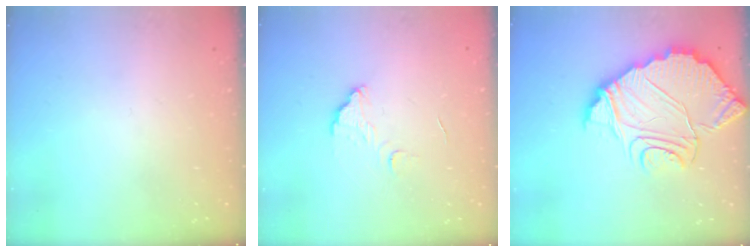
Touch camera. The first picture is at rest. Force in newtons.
{"total": 6.6, "press": 6.6, "slide": 0.5}
{"total": 12.7, "press": 12.7, "slide": 0.9}